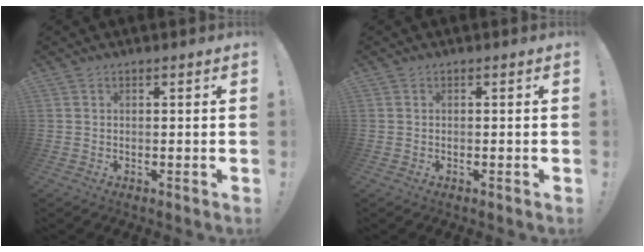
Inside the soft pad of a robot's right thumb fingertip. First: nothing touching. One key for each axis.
{"total": 0.0}